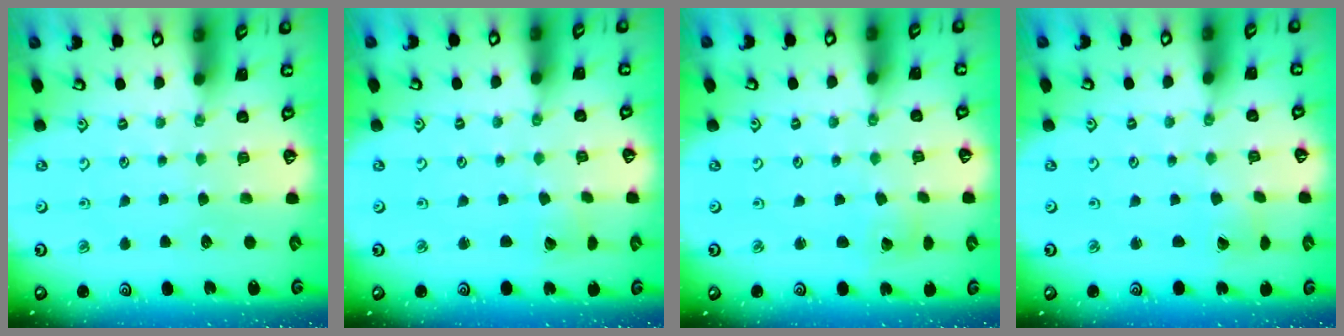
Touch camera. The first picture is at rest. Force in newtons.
{"total": 1.4, "press": 1.4, "slide": 0.2}
{"total": 2.6, "press": 2.6, "slide": 0.2}
{"total": 1.7, "press": 1.7, "slide": 0.1}